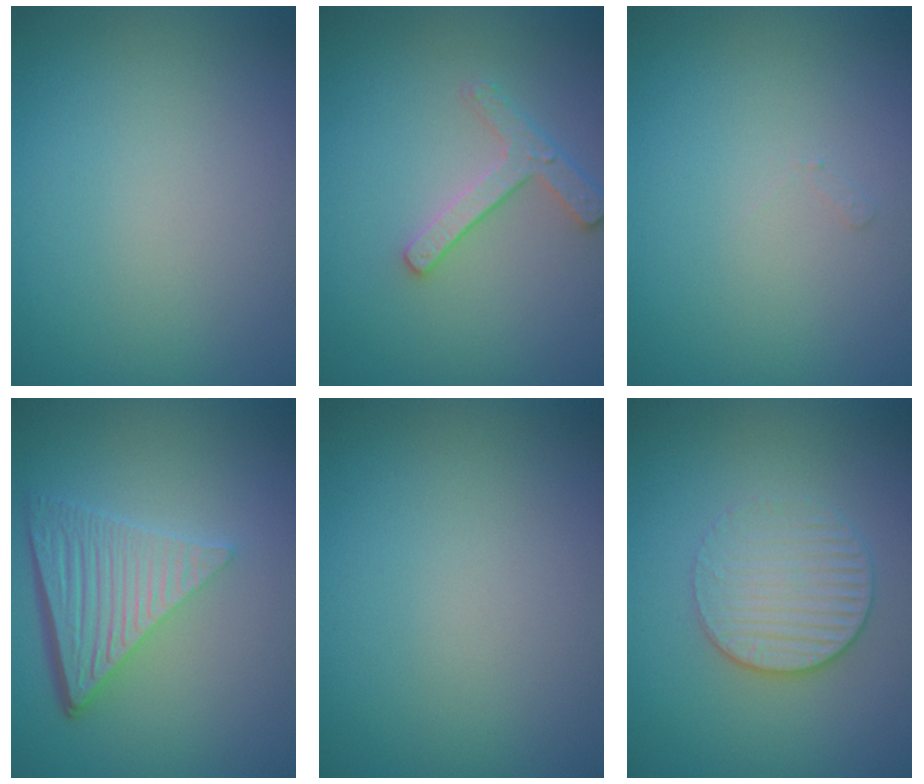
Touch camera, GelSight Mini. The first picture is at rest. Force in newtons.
{"total": 2.5, "press": 2.4, "slide": 0.7}
{"total": 0.5, "press": 0.5, "slide": 0.2}
{"total": 6.2, "press": 4.3, "slide": 4.4}
{"total": 0.0}
{"total": 3.1, "press": 2.8, "slide": 1.2}